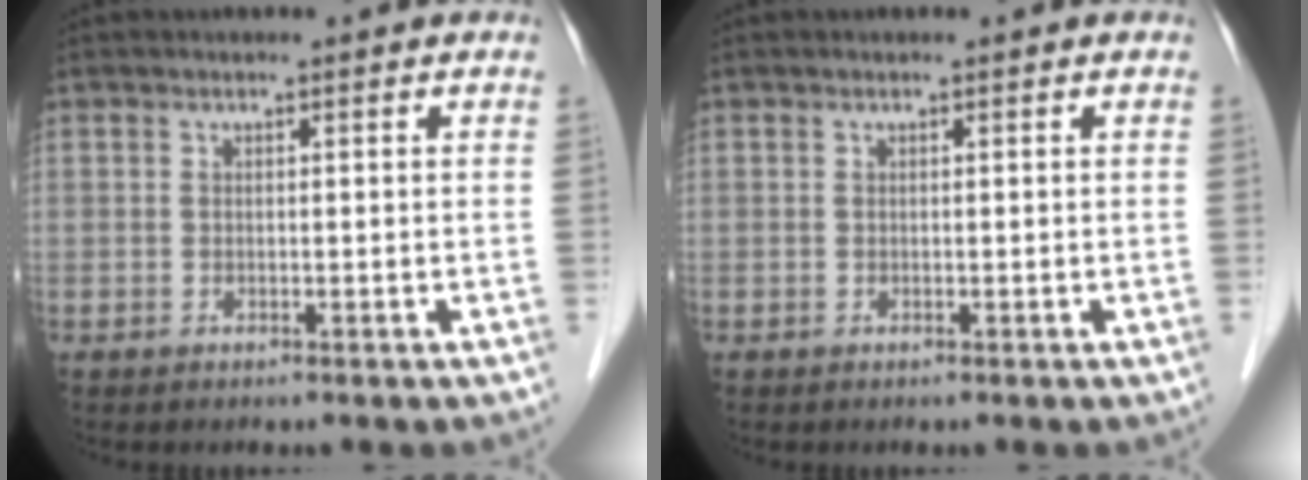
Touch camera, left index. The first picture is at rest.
{"total": 0.0}